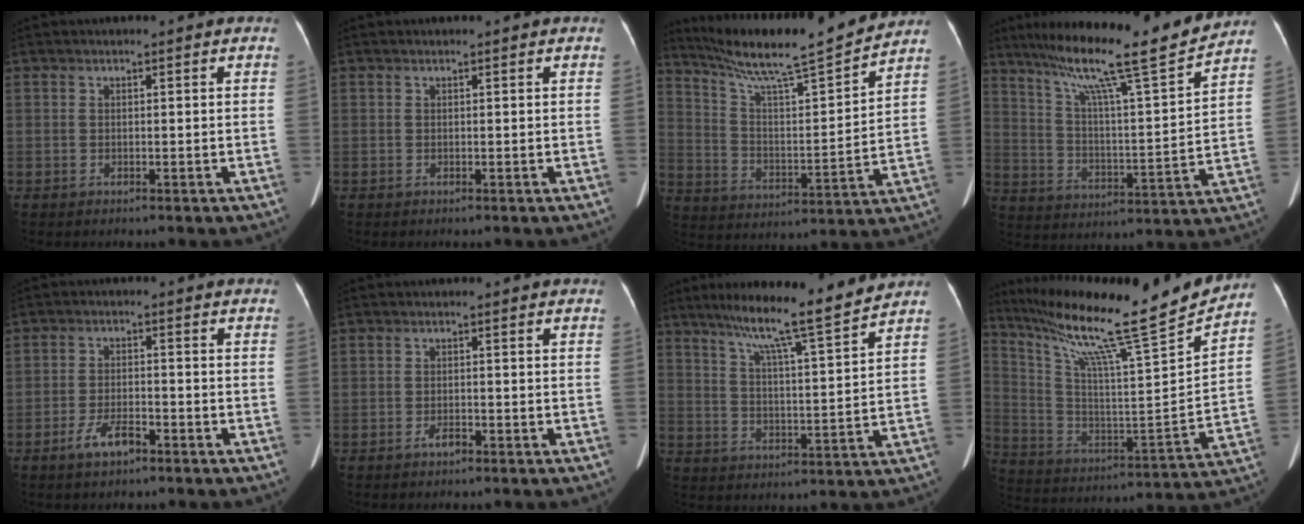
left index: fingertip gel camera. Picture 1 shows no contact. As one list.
[{"total": 0.0}, {"total": 18.1, "force": [16.2, -0.3, 8.1], "torque": [-0.141, -0.006, 0.261]}, {"total": 18.9, "force": [15.5, -0.6, 10.7], "torque": [-0.175, -0.002, 0.243]}, {"total": 4.4, "force": [-2.9, 1.4, 3.0], "torque": [-0.063, -0.001, -0.051]}, {"total": 1.5, "force": [-1.1, 0.5, 0.9], "torque": [-0.018, 0.000, -0.017]}, {"total": 12.3, "force": [10.4, -1.3, 6.4], "torque": [-0.100, 0.001, 0.161]}, {"total": 24.9, "force": [21.0, -0.7, 13.4], "torque": [-0.238, -0.038, 0.332]}]